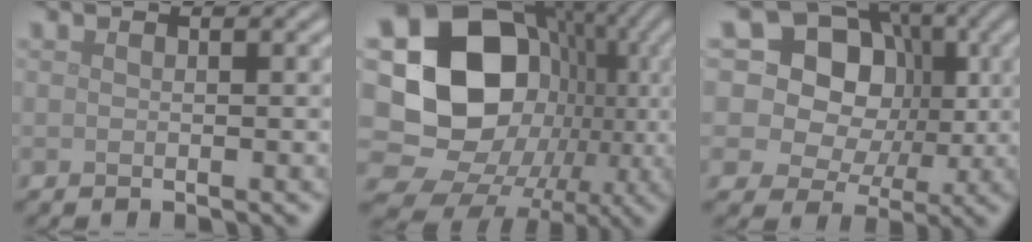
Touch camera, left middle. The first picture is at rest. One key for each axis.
{"total": 19.5, "fx": -0.3, "fy": 17.0, "fz": 9.6, "tx": -0.145, "ty": 0.002, "tz": -0.027}
{"total": 15.0, "fx": 4.4, "fy": 12.3, "fz": 7.3, "tx": -0.140, "ty": 0.050, "tz": 0.064}